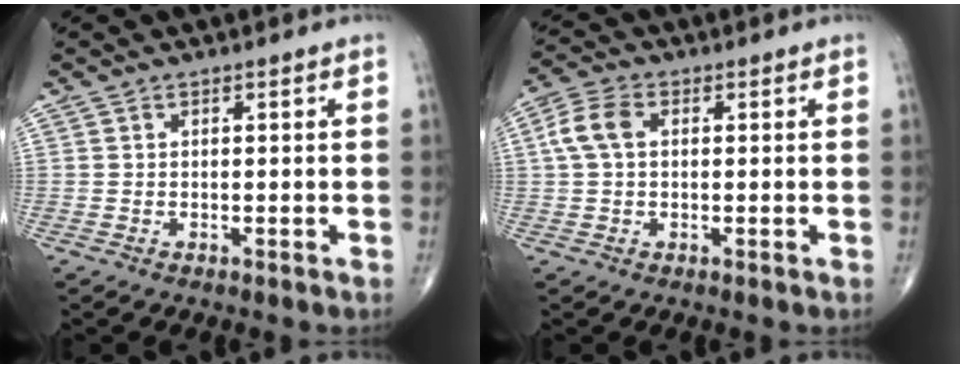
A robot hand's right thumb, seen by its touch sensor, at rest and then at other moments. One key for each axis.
{"total": 5.8, "fx": 1.0, "fy": 3.7, "fz": 4.4, "tx": -0.101, "ty": 0.017, "tz": 0.016}